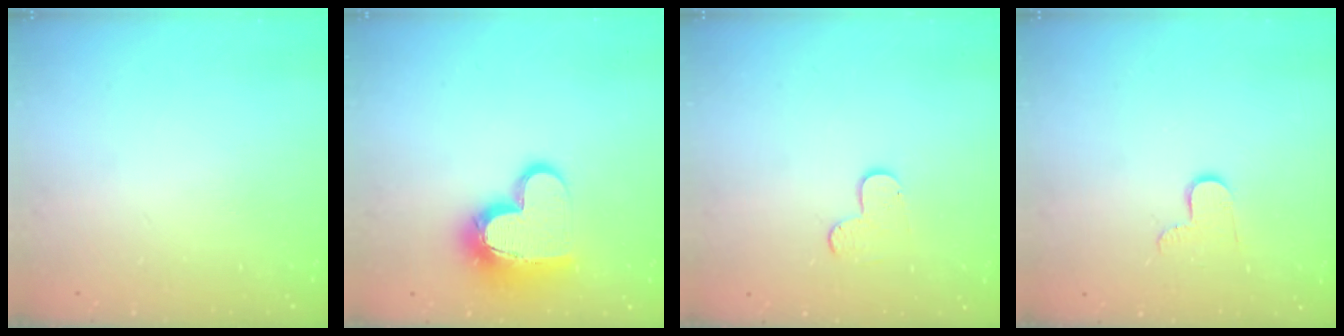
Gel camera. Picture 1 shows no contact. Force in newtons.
{"total": 14.7, "press": 14.6, "slide": 1.2}
{"total": 4.0, "press": 4.0, "slide": 0.2}
{"total": 6.5, "press": 6.4, "slide": 0.6}